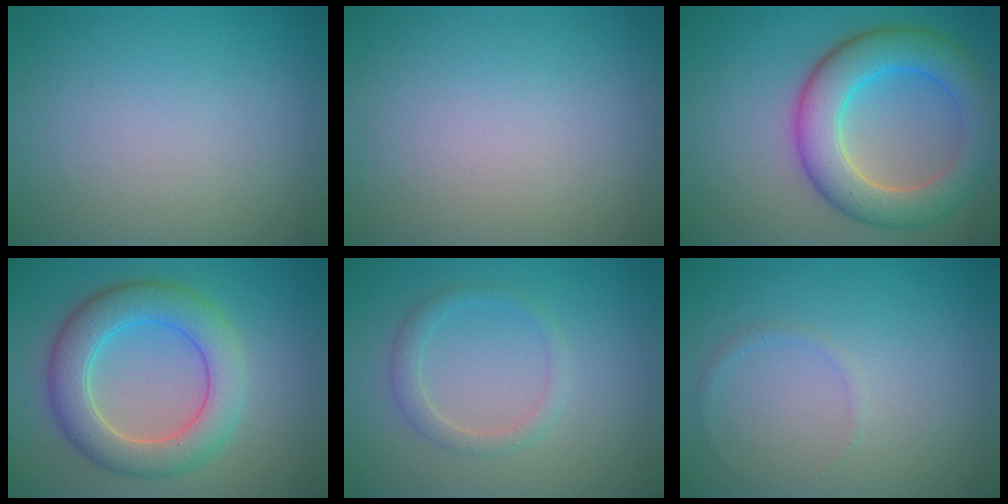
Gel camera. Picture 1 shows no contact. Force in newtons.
{"total": 0.0}
{"total": 7.6, "press": 7.6, "slide": 0.1}
{"total": 6.3, "press": 6.3, "slide": 0.0}
{"total": 1.7, "press": 1.7, "slide": 0.0}
{"total": 0.6, "press": 0.6, "slide": 0.0}